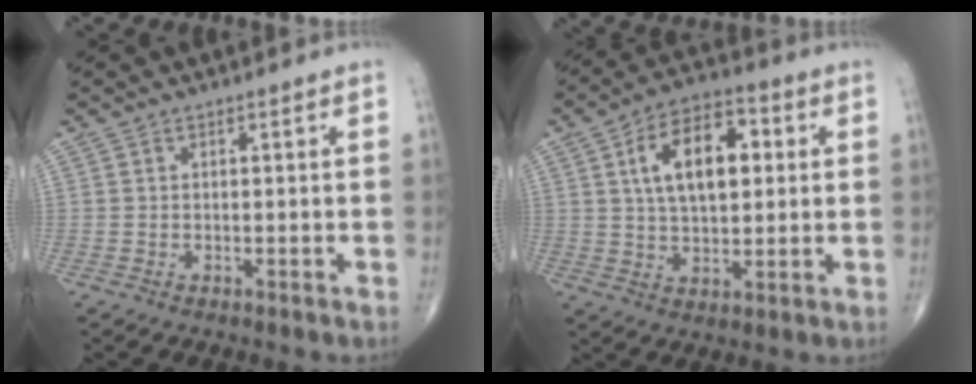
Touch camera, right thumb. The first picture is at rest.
{"total": 14.1, "force": [3.3, 7.6, 11.4], "torque": [-0.168, 0.009, 0.050]}